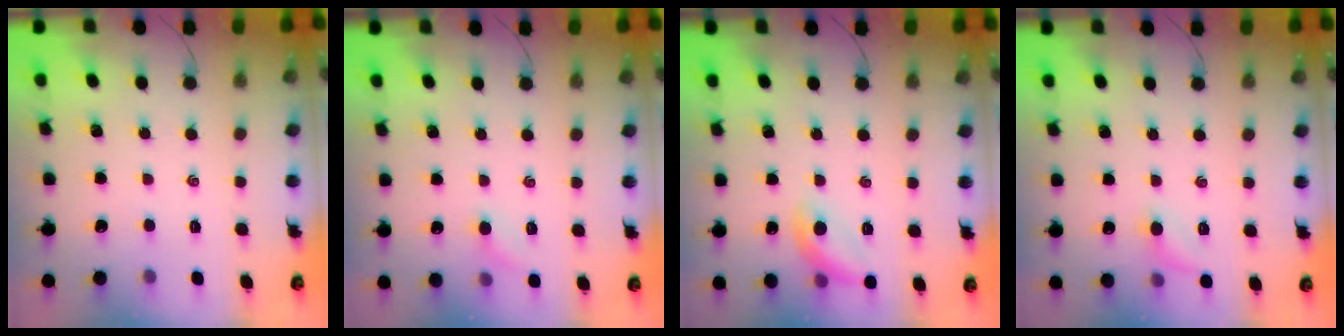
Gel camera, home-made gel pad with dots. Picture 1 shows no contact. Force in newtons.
{"total": 5.9, "press": 5.6, "slide": 2.0}
{"total": 9.9, "press": 9.9, "slide": 0.2}
{"total": 6.6, "press": 6.3, "slide": 1.9}